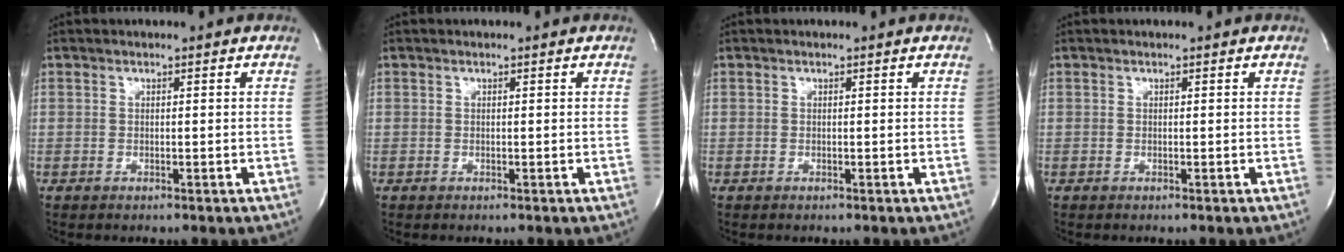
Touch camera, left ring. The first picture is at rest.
{"total": 0.0}
{"total": 0.0}
{"total": 0.0}